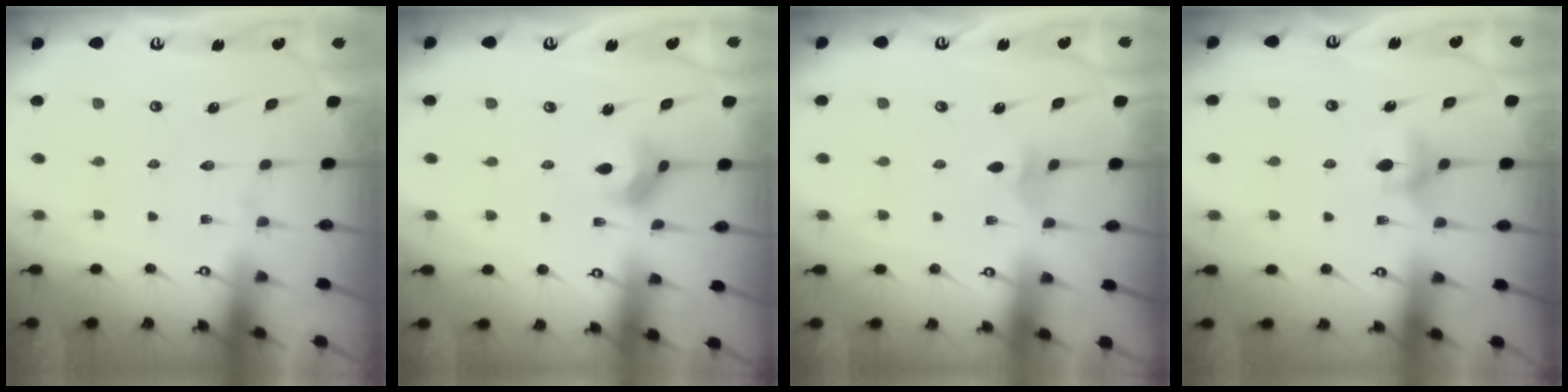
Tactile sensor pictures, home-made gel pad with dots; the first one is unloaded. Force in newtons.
{"total": 5.0, "press": 5.0, "slide": 0.6}
{"total": 3.6, "press": 3.5, "slide": 0.8}
{"total": 5.9, "press": 5.9, "slide": 0.5}